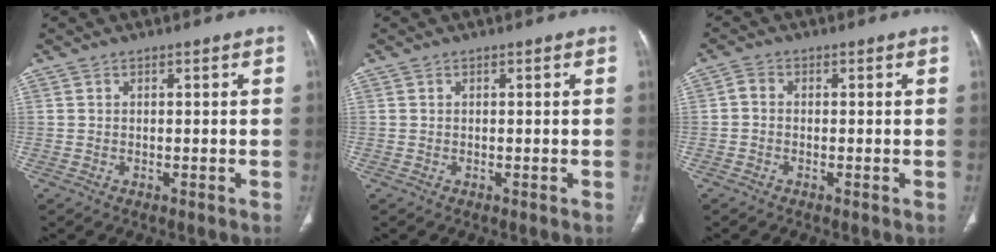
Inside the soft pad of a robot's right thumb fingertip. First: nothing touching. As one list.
[{"total": 0.0}, {"total": 1.6, "force": [-0.3, 1.2, 1.1], "torque": [-0.020, 0.005, -0.012]}]